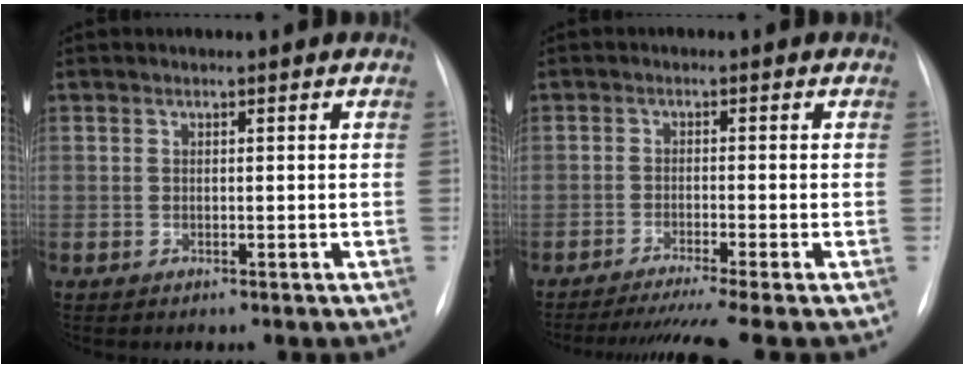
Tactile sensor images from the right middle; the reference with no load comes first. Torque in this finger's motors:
{"motor_torque": [0.08, -0.05, 0.06, 0.04]}